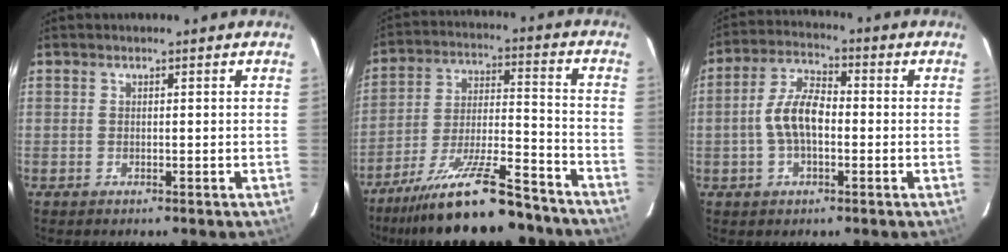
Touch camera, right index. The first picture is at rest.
{"total": 20.8, "force": [-17.2, 4.0, 11.0], "torque": [-0.204, -0.023, -0.264]}
{"total": 8.0, "force": [-1.2, 4.0, 6.8], "torque": [-0.137, 0.016, -0.023]}